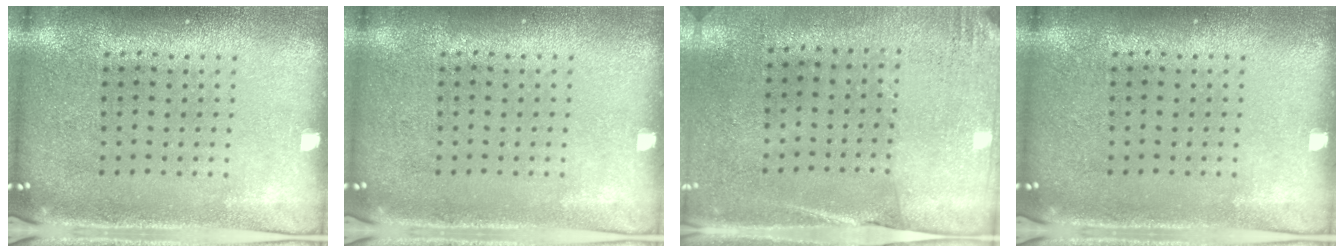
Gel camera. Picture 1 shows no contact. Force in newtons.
{"total": 0.0}
{"total": 2.7, "press": 2.4, "slide": 1.3}
{"total": 0.0}